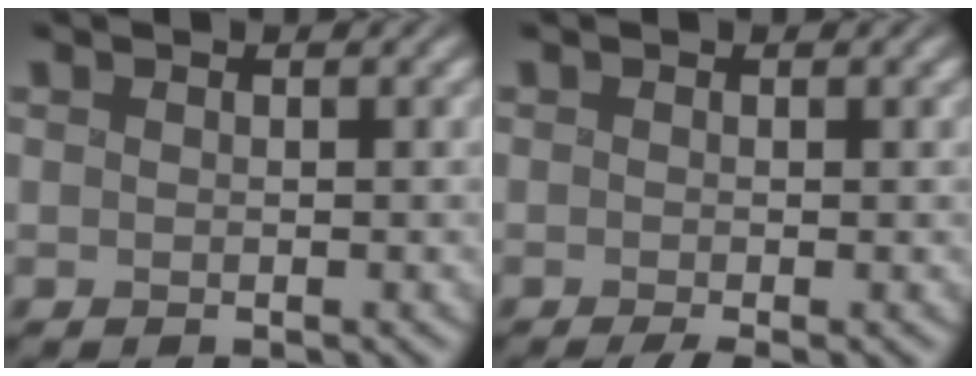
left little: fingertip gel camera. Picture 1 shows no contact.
{"total": 0.9, "force": [-0.5, 0.1, 0.7], "torque": [-0.009, -0.002, -0.009]}